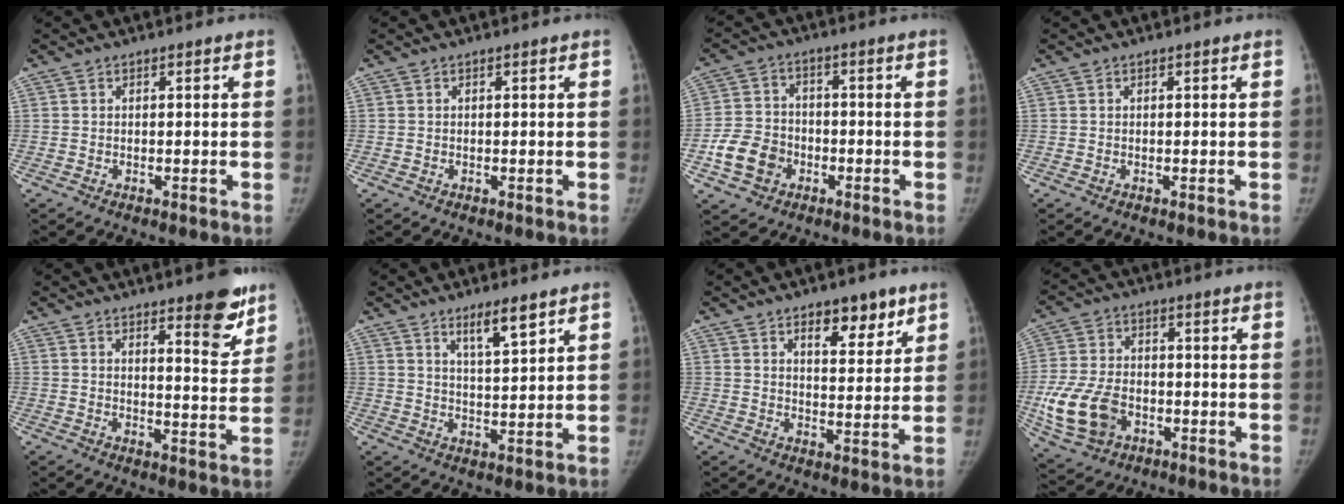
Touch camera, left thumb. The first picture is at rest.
{"total": 0.0}
{"total": 9.0, "force": [-3.5, 7.3, 4.0], "torque": [-0.061, 0.021, -0.063]}
{"total": 0.0}
{"total": 9.1, "force": [6.0, 2.4, 6.3], "torque": [-0.056, -0.041, 0.080]}
{"total": 5.9, "force": [4.0, 1.0, 4.2], "torque": [-0.067, -0.032, 0.070]}
{"total": 8.7, "force": [5.3, 3.9, 5.7], "torque": [-0.052, -0.032, 0.081]}
{"total": 12.9, "force": [-3.9, 9.0, 8.4], "torque": [-0.169, 0.010, -0.068]}